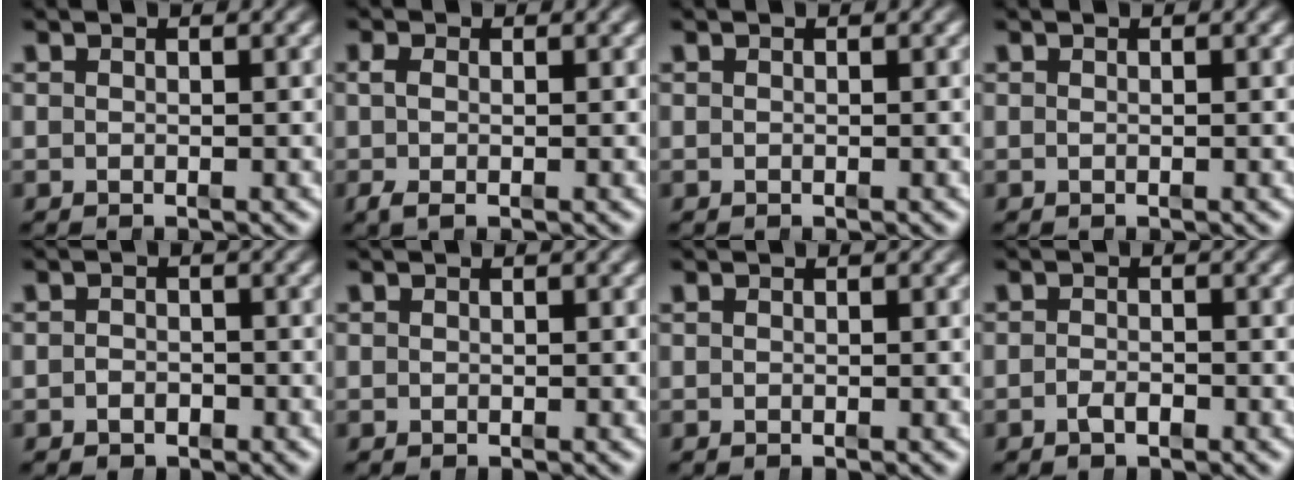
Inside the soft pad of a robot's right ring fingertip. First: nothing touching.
{"total": 1.3, "force": [-0.7, 0.1, 1.2], "torque": [-0.026, -0.011, -0.005]}
{"total": 0.0}
{"total": 0.0}
{"total": 1.1, "force": [-1.0, 0.5, 0.1], "torque": [-0.004, -0.010, -0.013]}
{"total": 0.0}
{"total": 0.0}
{"total": 1.3, "force": [-1.1, 0.3, 0.6], "torque": [-0.009, -0.004, -0.019]}